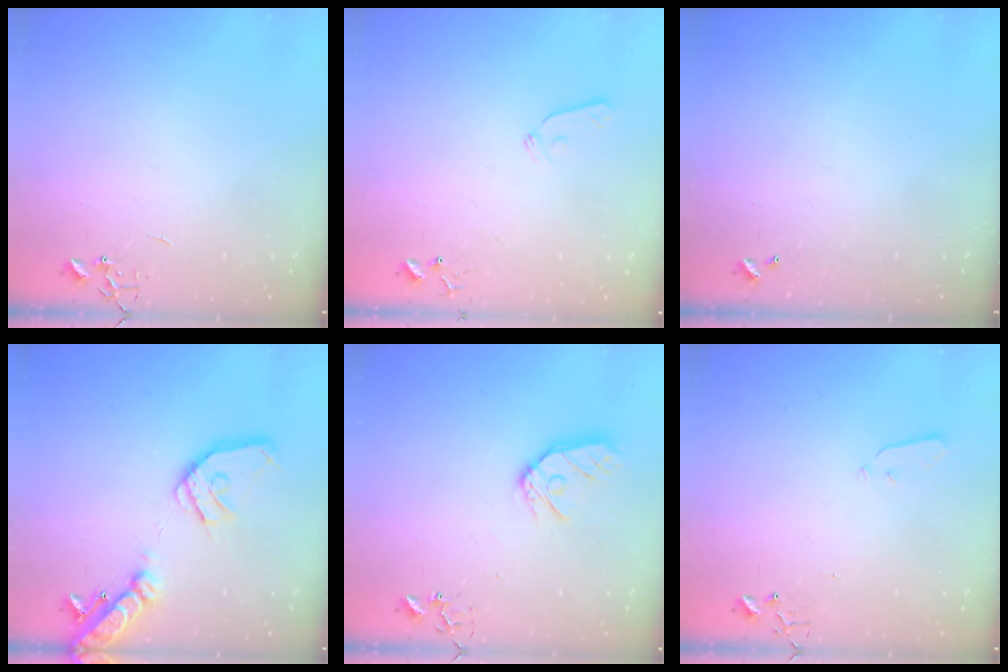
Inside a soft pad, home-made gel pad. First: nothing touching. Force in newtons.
{"total": 5.9, "press": 5.8, "slide": 0.6}
{"total": 0.0}
{"total": 18.8, "press": 18.6, "slide": 3.0}
{"total": 11.3, "press": 11.2, "slide": 1.3}
{"total": 3.6, "press": 3.6, "slide": 0.2}